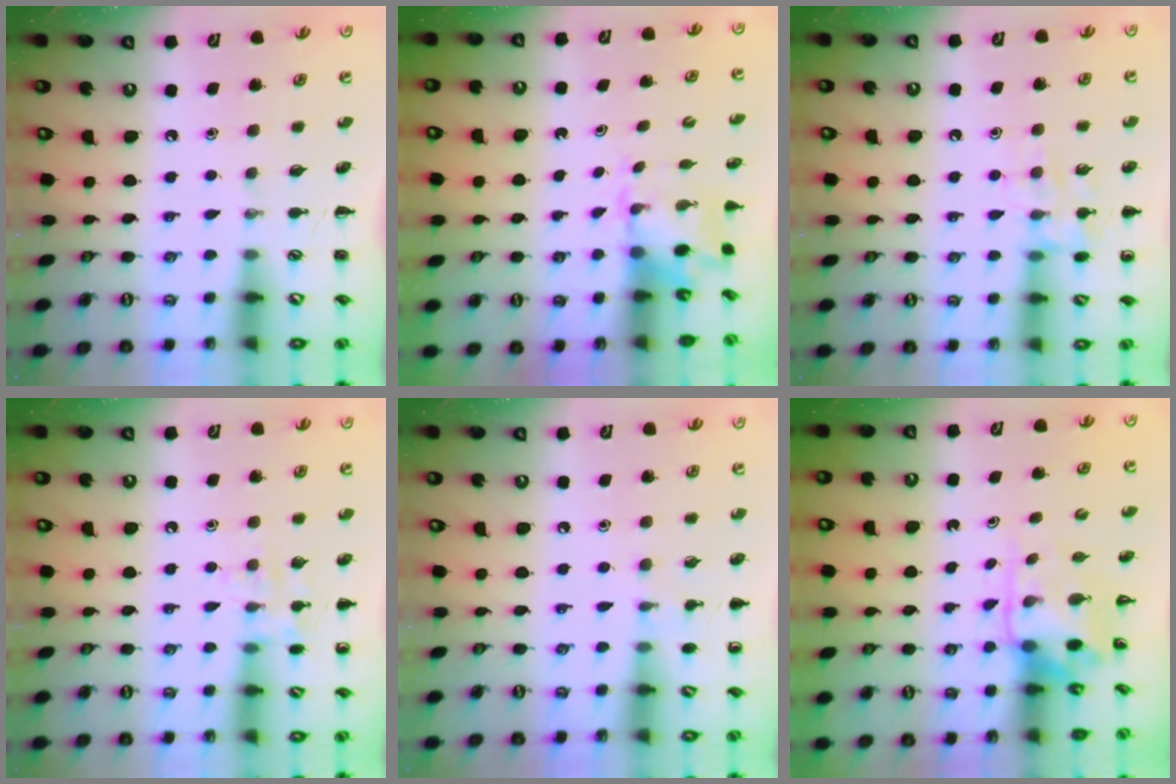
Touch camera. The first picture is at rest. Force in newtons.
{"total": 2.3, "press": 2.3, "slide": 0.5}
{"total": 10.2, "press": 10.1, "slide": 1.4}
{"total": 7.8, "press": 7.7, "slide": 0.9}
{"total": 6.1, "press": 5.7, "slide": 2.0}
{"total": 3.9, "press": 3.8, "slide": 0.7}